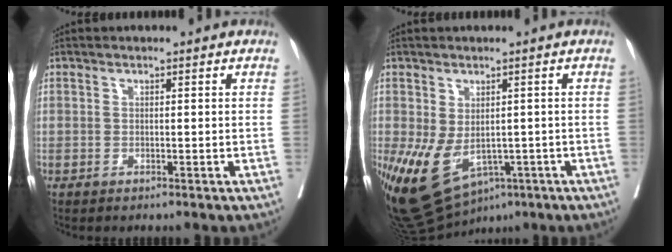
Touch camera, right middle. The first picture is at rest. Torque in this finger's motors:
{"motor_torque": [0.33, -0.26, 1.06, 0.21]}